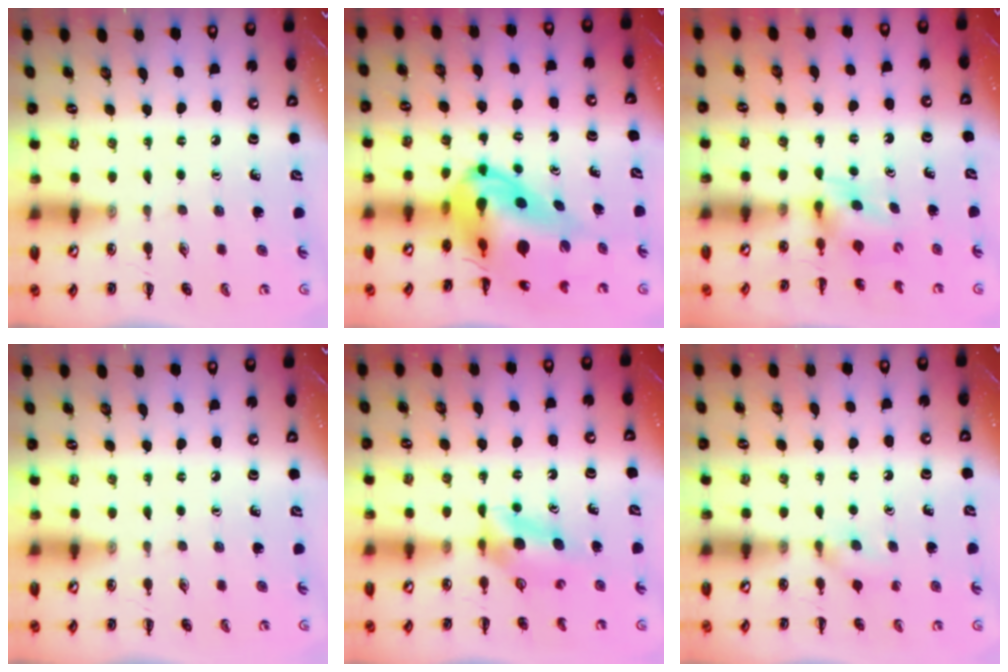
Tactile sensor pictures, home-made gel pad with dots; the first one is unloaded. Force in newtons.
{"total": 15.3, "press": 14.6, "slide": 4.7}
{"total": 3.5, "press": 3.3, "slide": 1.2}
{"total": 0.0}
{"total": 4.4, "press": 4.3, "slide": 0.6}
{"total": 4.1, "press": 3.8, "slide": 1.4}